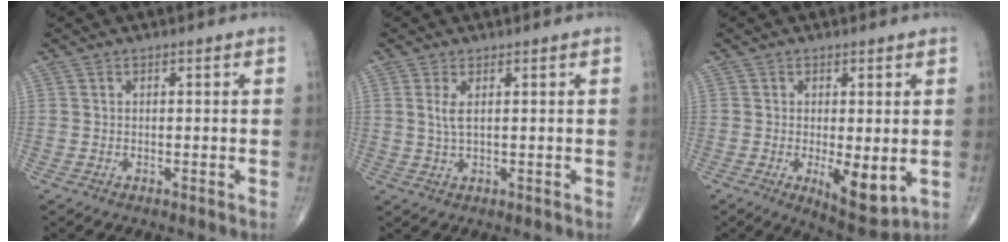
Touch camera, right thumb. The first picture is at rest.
{"total": 2.6, "force": [0.8, 0.6, 2.4], "torque": [-0.059, -0.004, 0.022]}
{"total": 7.6, "force": [-1.3, 2.8, 6.9], "torque": [-0.100, -0.023, -0.012]}